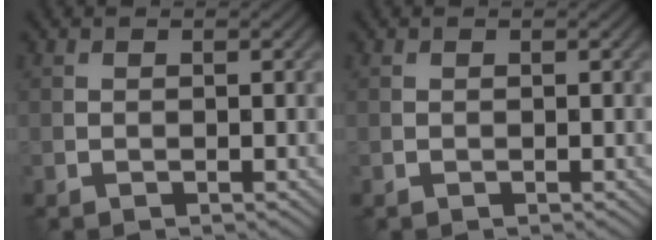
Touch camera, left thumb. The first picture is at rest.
{"total": 0.0}